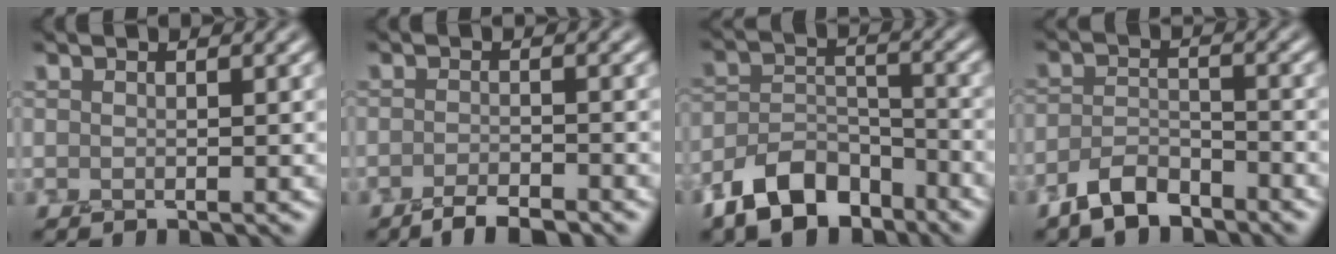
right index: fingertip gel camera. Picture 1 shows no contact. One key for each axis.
{"total": 2.5, "fx": -2.0, "fy": 0.5, "fz": 1.4, "tx": -0.025, "ty": 0.003, "tz": -0.041}
{"total": 6.8, "fx": -5.0, "fy": 3.5, "fz": 3.0, "tx": -0.048, "ty": -0.002, "tz": -0.098}
{"total": 3.6, "fx": -2.8, "fy": 1.5, "fz": 1.6, "tx": -0.029, "ty": 0.001, "tz": -0.061}